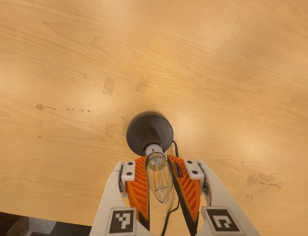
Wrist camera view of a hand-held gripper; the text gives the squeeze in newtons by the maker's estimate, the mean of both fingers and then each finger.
{"total": 14.4, "left": 15.3, "right": 13.5}